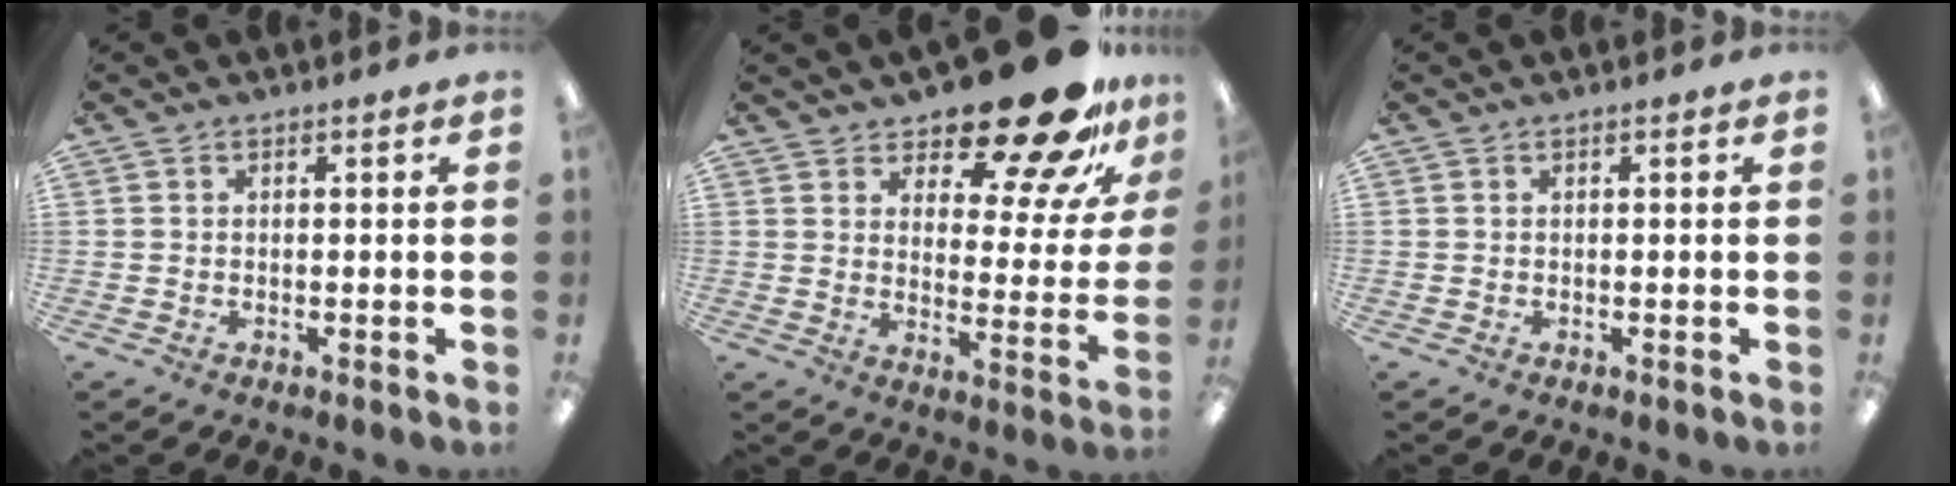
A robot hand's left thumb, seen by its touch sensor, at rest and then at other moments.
{"total": 20.0, "force": [16.2, 6.0, 10.2], "torque": [-0.136, -0.118, 0.264]}
{"total": 0.0}